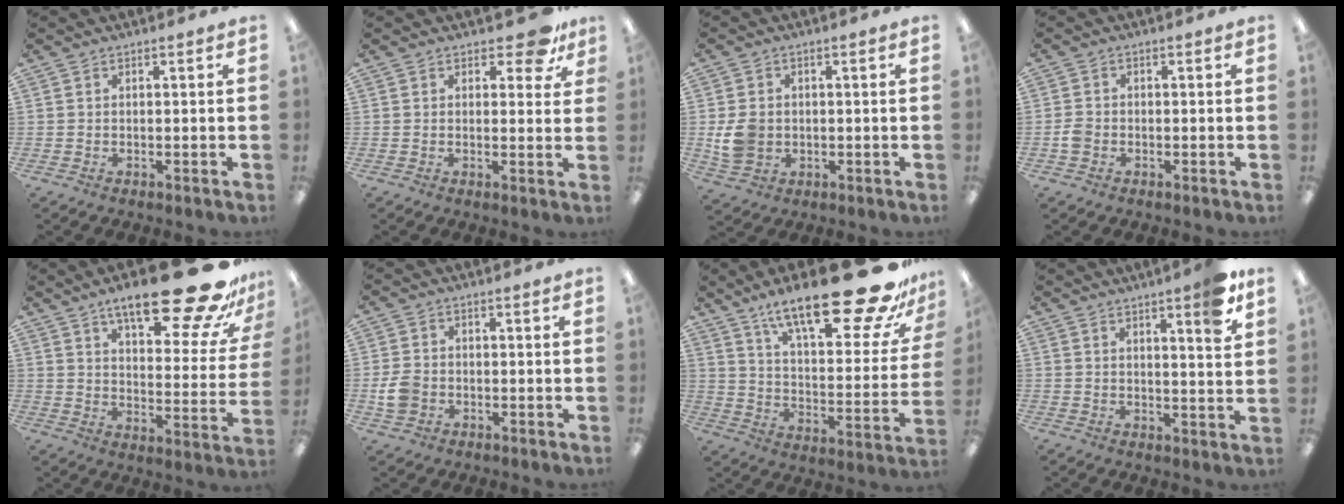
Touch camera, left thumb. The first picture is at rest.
{"total": 7.1, "force": [4.6, 3.5, 4.1], "torque": [-0.041, -0.023, 0.077]}
{"total": 7.1, "force": [-0.3, 6.2, 3.6], "torque": [-0.064, 0.009, -0.002]}
{"total": 2.5, "force": [-0.8, 2.1, 1.1], "torque": [-0.018, 0.004, -0.015]}
{"total": 24.8, "force": [17.0, 7.0, 16.6], "torque": [-0.226, -0.116, 0.270]}
{"total": 4.9, "force": [-1.4, 4.0, 2.6], "torque": [-0.054, 0.007, -0.025]}
{"total": 28.2, "force": [19.3, 7.7, 19.0], "torque": [-0.280, -0.128, 0.311]}
{"total": 7.2, "force": [5.1, 0.9, 5.0], "torque": [-0.068, -0.026, 0.081]}